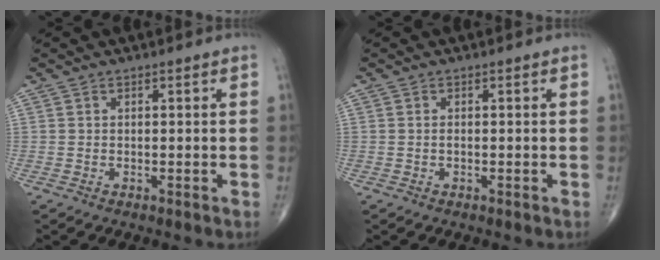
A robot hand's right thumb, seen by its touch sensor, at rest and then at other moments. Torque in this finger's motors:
{"motor_torque": [0.14, -0.48, -0.03, 0.07, -0.02]}